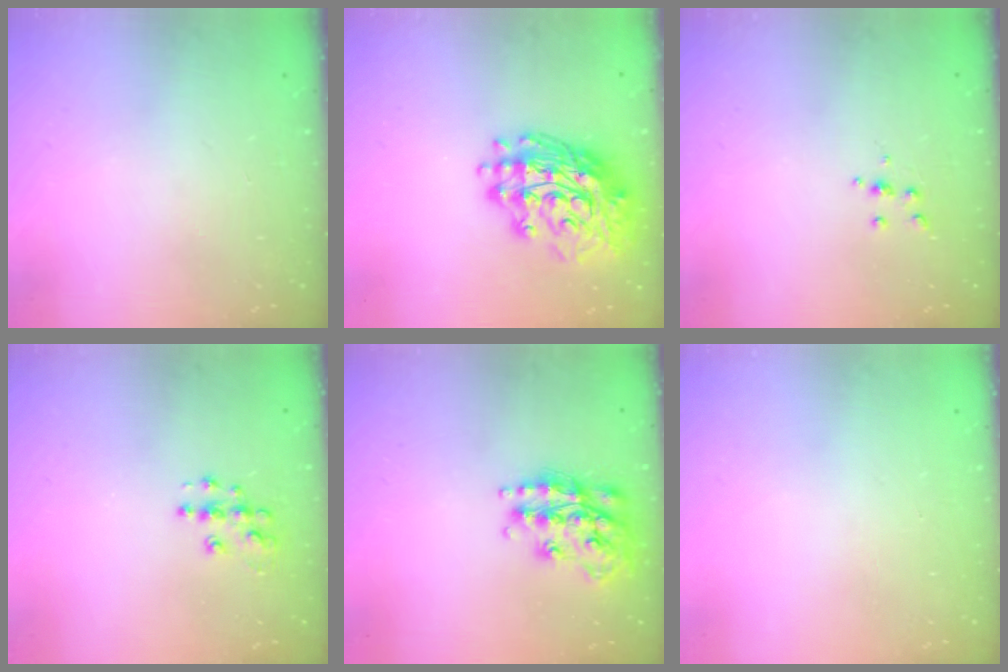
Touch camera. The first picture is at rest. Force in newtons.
{"total": 17.0, "press": 16.9, "slide": 2.2}
{"total": 4.0, "press": 3.9, "slide": 0.9}
{"total": 7.1, "press": 7.1, "slide": 0.3}
{"total": 18.8, "press": 18.7, "slide": 1.2}
{"total": 0.0}